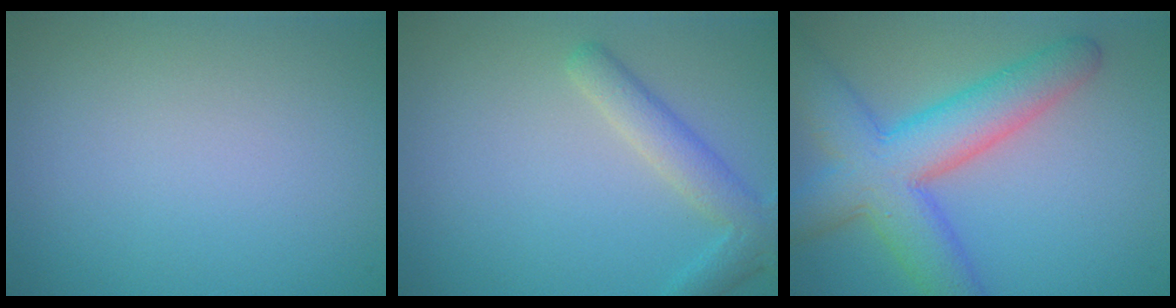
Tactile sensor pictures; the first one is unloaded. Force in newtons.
{"total": 3.1, "press": 3.1, "slide": 0.3}
{"total": 8.2, "press": 8.2, "slide": 0.3}